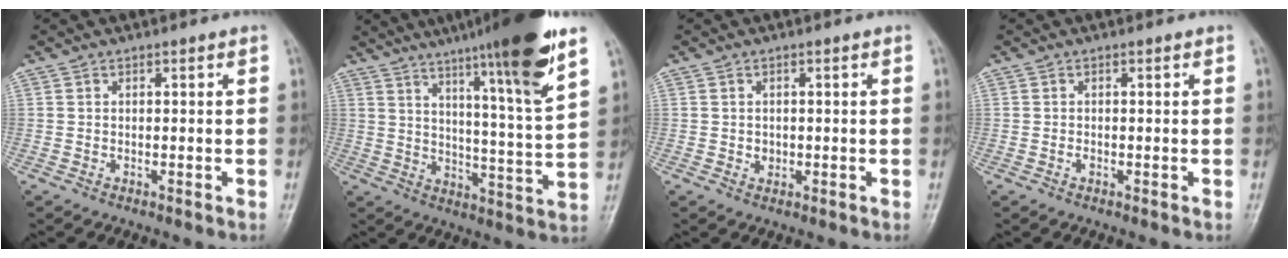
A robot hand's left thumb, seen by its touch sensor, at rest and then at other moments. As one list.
[{"total": 19.0, "force": [11.9, 0.5, 14.8], "torque": [-0.211, -0.055, 0.173]}, {"total": 1.3, "force": [0.0, 1.2, 0.6], "torque": [-0.007, 0.000, 0.004]}, {"total": 0.5, "force": [-0.2, 0.4, 0.4], "torque": [-0.004, 0.000, -0.005]}]